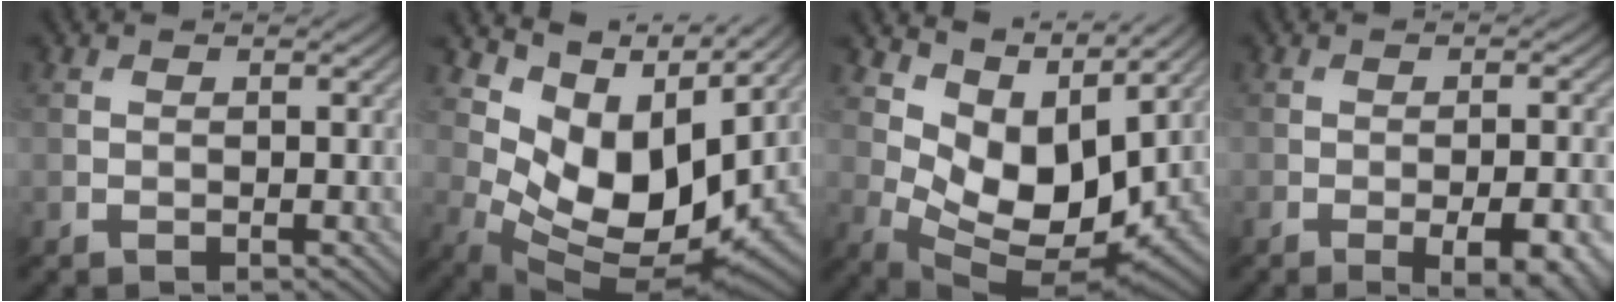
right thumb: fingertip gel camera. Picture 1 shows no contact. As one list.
[{"total": 11.4, "force": [4.4, 6.6, 8.1], "torque": [-0.176, -0.012, 0.093]}, {"total": 10.4, "force": [4.6, 5.8, 7.2], "torque": [-0.158, -0.014, 0.095]}, {"total": 7.2, "force": [-3.2, 2.5, 5.9], "torque": [-0.080, -0.004, -0.029]}]